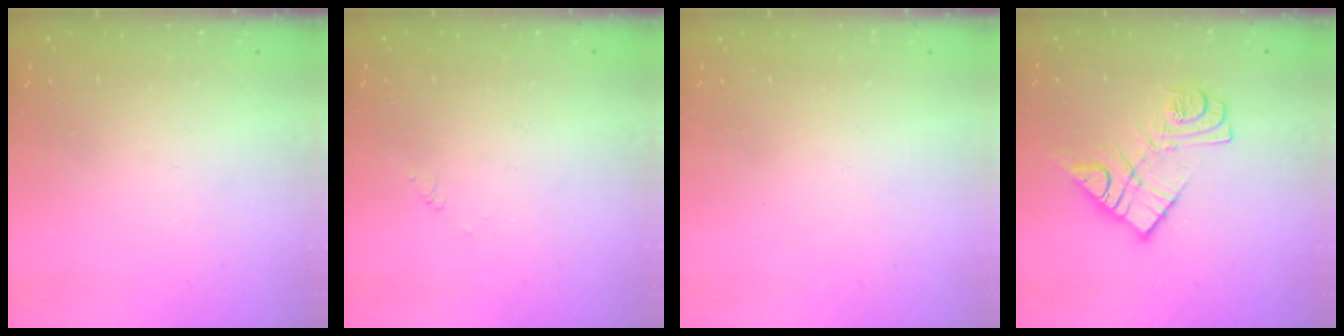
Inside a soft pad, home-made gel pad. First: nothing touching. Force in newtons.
{"total": 2.9, "press": 2.9, "slide": 0.5}
{"total": 1.7, "press": 1.7, "slide": 0.2}
{"total": 11.2, "press": 11.2, "slide": 0.4}